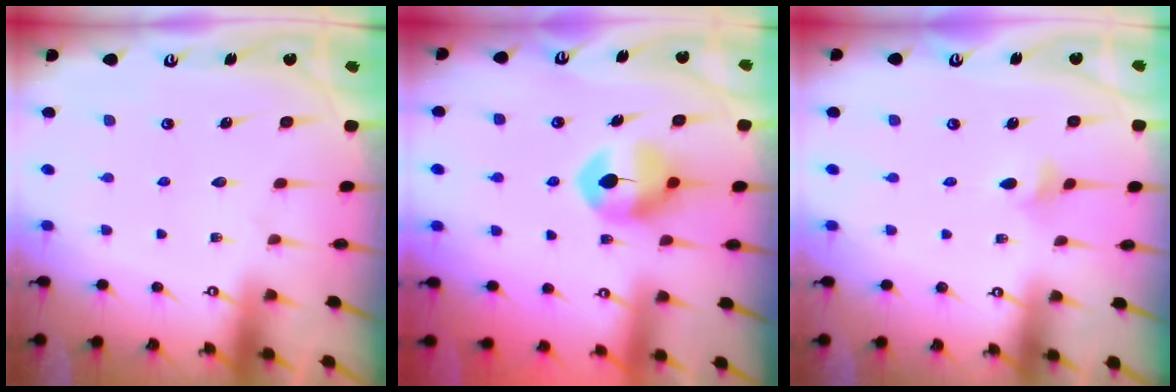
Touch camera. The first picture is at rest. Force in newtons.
{"total": 9.7, "press": 9.7, "slide": 0.5}
{"total": 2.6, "press": 2.5, "slide": 0.5}